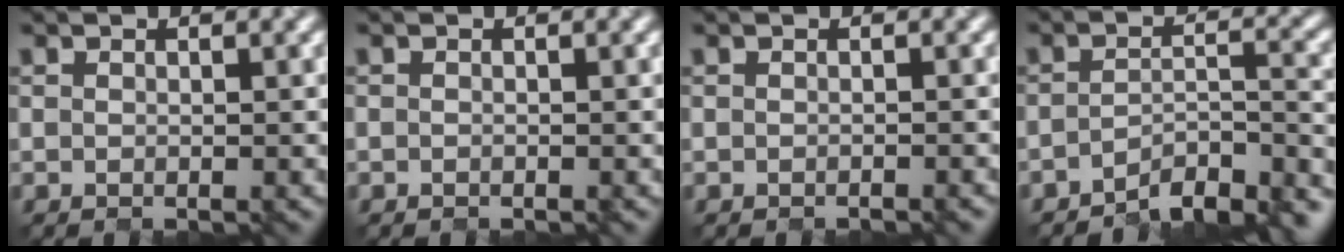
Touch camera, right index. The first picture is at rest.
{"total": 1.0, "force": [-0.5, -0.5, -0.7], "torque": [0.000, 0.000, -0.006]}
{"total": 0.6, "force": [-0.6, -0.2, -0.1], "torque": [-0.005, -0.002, -0.013]}
{"total": 6.5, "force": [-5.9, 1.1, 2.6], "torque": [-0.042, 0.003, -0.091]}